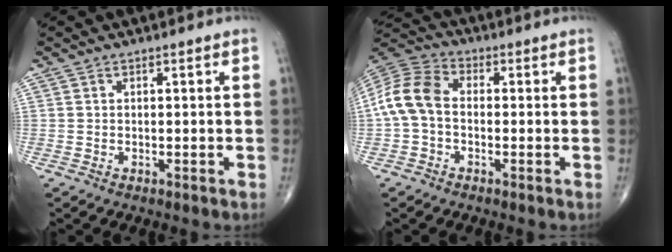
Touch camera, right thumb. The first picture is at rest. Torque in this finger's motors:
{"motor_torque": [-0.07, 0.62, 0.55, -0.51, 0.09]}